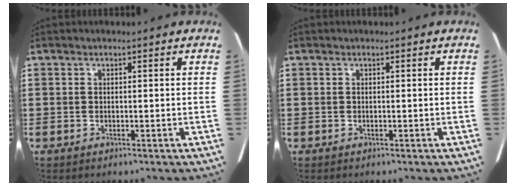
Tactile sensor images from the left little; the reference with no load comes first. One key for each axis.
{"total": 0.0}